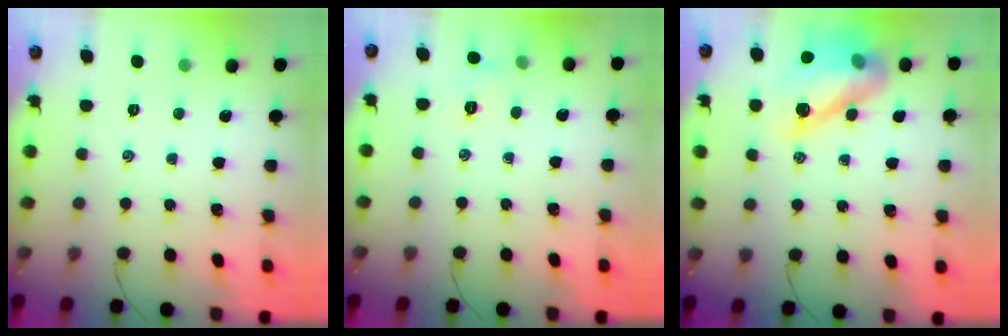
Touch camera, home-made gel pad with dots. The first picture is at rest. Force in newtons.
{"total": 5.2, "press": 5.1, "slide": 1.2}
{"total": 14.9, "press": 14.3, "slide": 4.2}